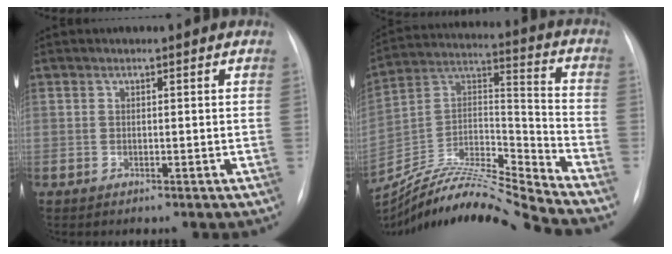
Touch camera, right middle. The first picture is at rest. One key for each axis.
{"total": 19.6, "fx": -18.6, "fy": -1.7, "fz": 6.1, "tx": -0.113, "ty": 0.024, "tz": -0.328}